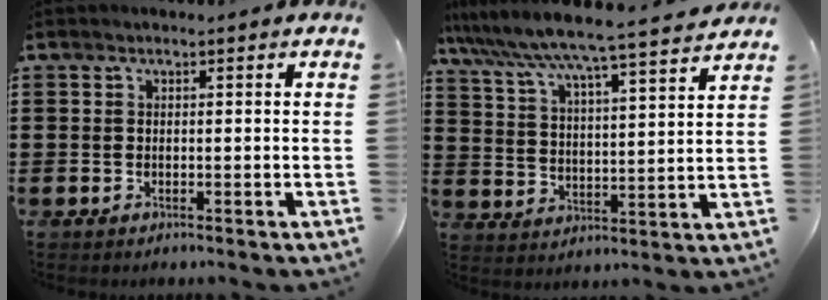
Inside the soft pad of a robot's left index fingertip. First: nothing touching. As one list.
[{"total": 6.1, "force": [5.7, -0.5, 1.9], "torque": [-0.066, -0.045, 0.091]}]